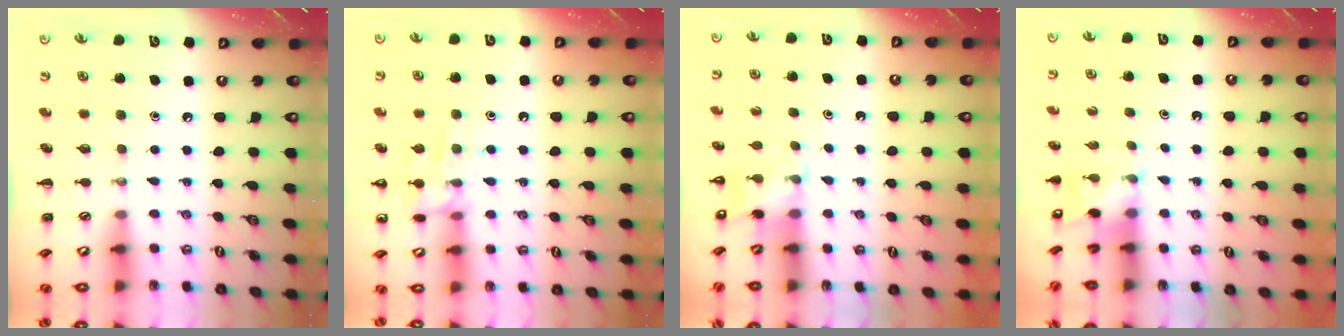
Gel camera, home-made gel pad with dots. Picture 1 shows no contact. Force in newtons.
{"total": 11.2, "press": 11.1, "slide": 0.8}
{"total": 4.6, "press": 4.4, "slide": 1.4}
{"total": 4.0, "press": 3.8, "slide": 1.2}